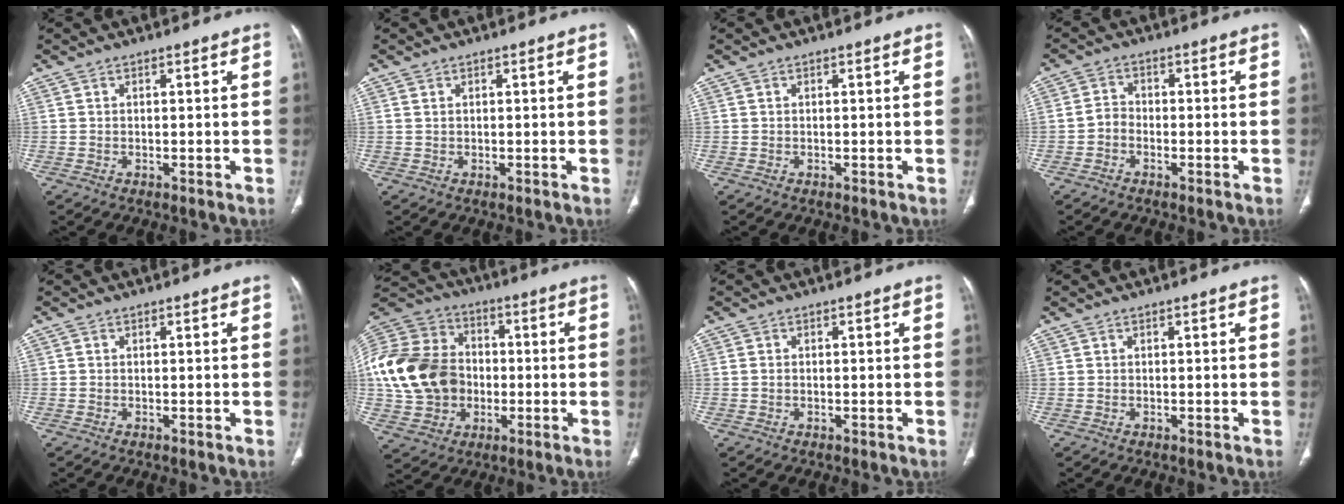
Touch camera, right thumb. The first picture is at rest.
{"total": 0.8, "force": [0.4, 0.5, 0.5], "torque": [-0.011, 0.004, 0.010]}
{"total": 0.0}
{"total": 2.7, "force": [-1.2, 2.1, 1.3], "torque": [-0.014, 0.013, -0.030]}
{"total": 0.0}
{"total": 22.9, "force": [-1.4, 18.3, 13.6], "torque": [-0.280, 0.031, -0.018]}
{"total": 0.9, "force": [-0.1, 0.7, 0.5], "torque": [-0.012, 0.001, -0.002]}
{"total": 0.0}